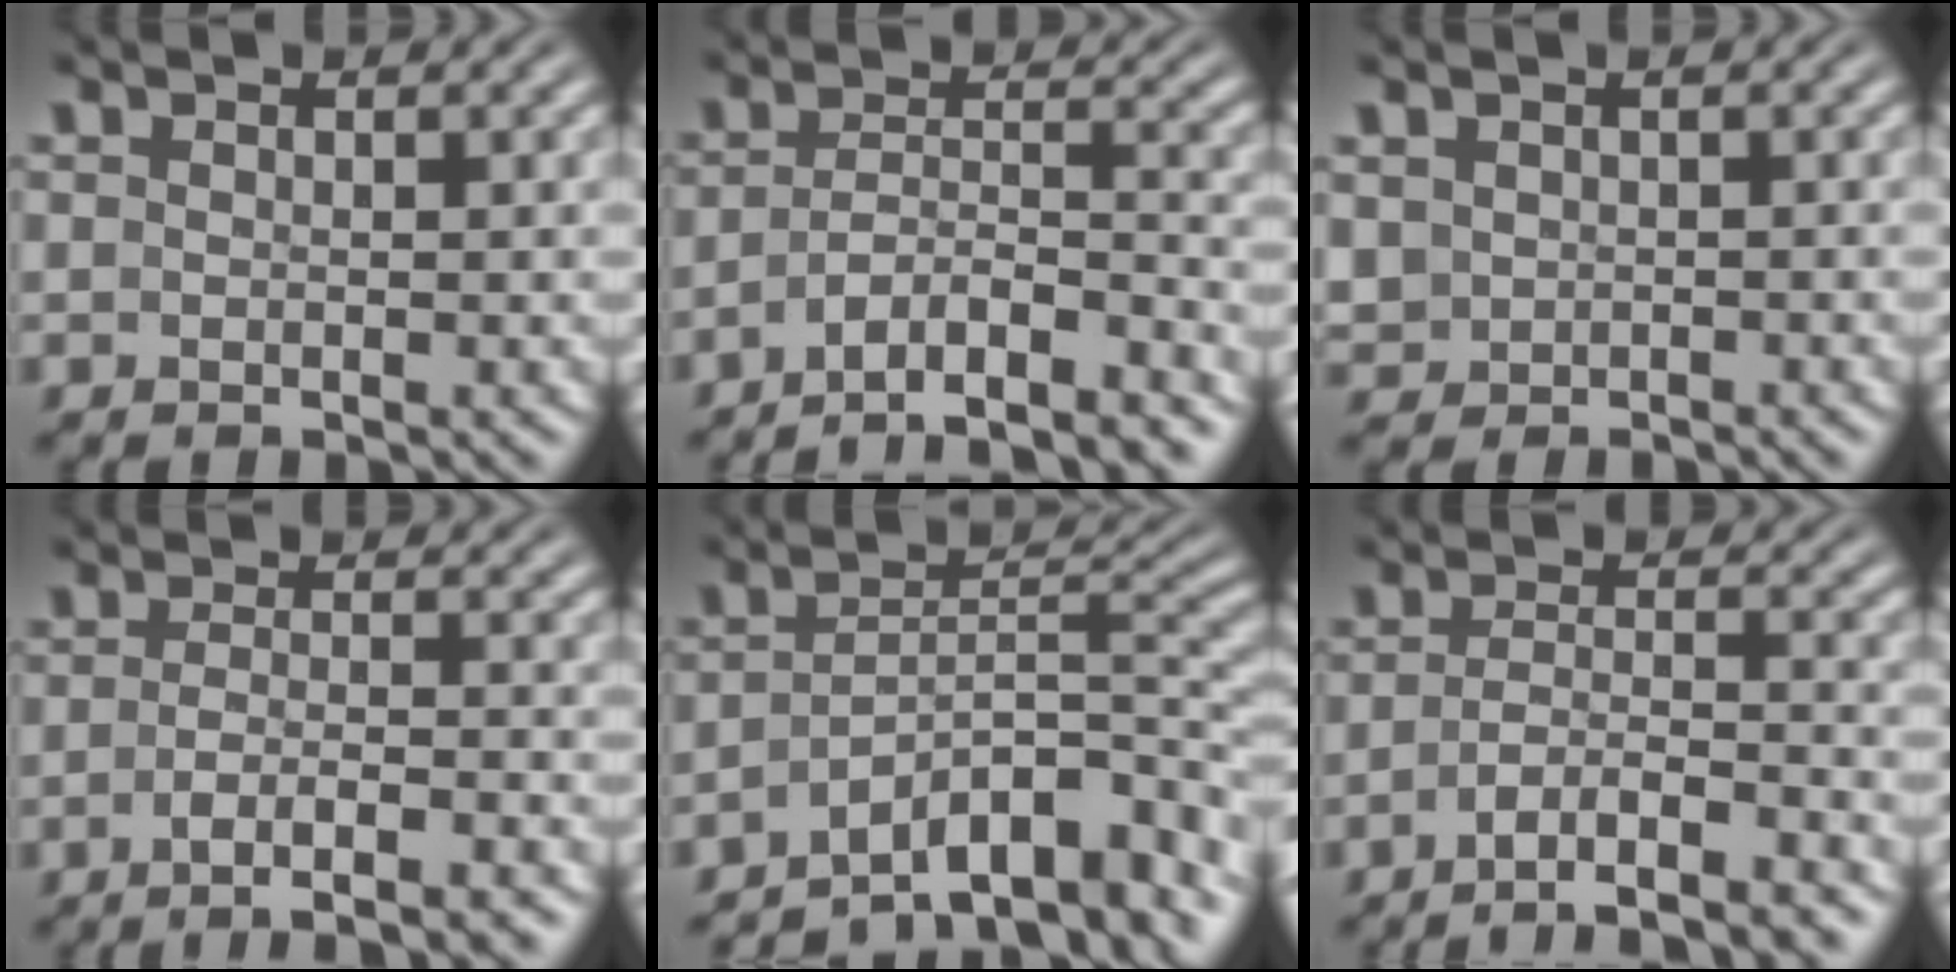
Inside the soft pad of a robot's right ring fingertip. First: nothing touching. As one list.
[{"total": 8.8, "force": [-7.2, 4.1, 3.0], "torque": [-0.062, -0.037, -0.110]}, {"total": 2.8, "force": [-0.6, 2.5, 0.9], "torque": [-0.041, -0.023, 0.004]}, {"total": 5.0, "force": [-4.0, 0.5, 3.0], "torque": [-0.047, -0.026, -0.053]}, {"total": 11.9, "force": [-7.1, 5.8, 7.6], "torque": [-0.120, -0.044, -0.095]}, {"total": 6.7, "force": [-5.5, 2.3, 3.0], "torque": [-0.061, -0.034, -0.077]}]